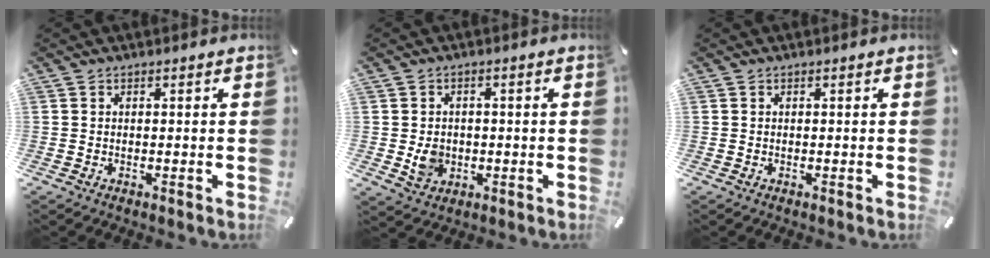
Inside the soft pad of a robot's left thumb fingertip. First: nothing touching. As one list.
[{"total": 5.3, "force": [-0.8, 4.5, 2.6], "torque": [-0.035, -0.006, -0.017]}, {"total": 0.0}]